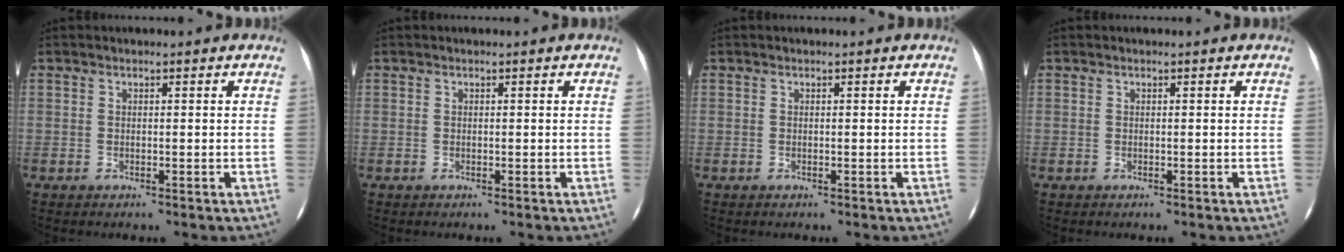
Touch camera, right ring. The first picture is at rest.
{"total": 0.0}
{"total": 0.0}
{"total": 0.0}